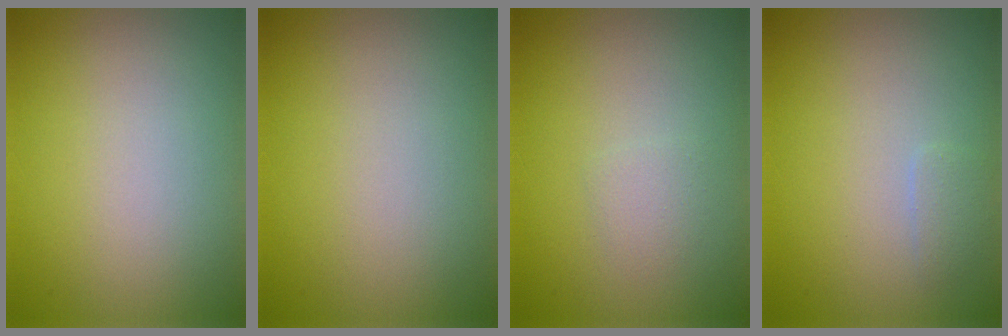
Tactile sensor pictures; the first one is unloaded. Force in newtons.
{"total": 0.0}
{"total": 1.1, "press": 1.0, "slide": 0.1}
{"total": 0.9, "press": 0.9, "slide": 0.0}